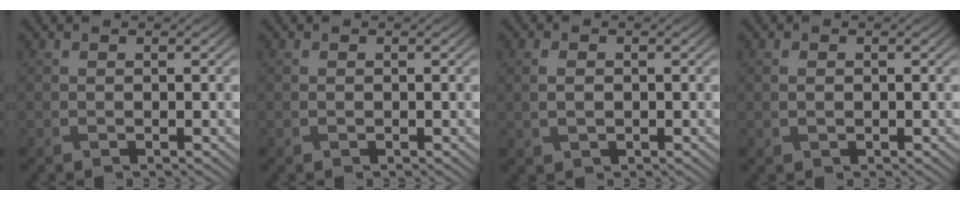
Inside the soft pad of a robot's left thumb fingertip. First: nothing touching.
{"total": 0.0}
{"total": 2.0, "force": [0.0, 1.3, 1.5], "torque": [-0.038, -0.002, 0.004]}
{"total": 1.1, "force": [-0.1, 0.7, 0.8], "torque": [-0.020, -0.002, 0.001]}